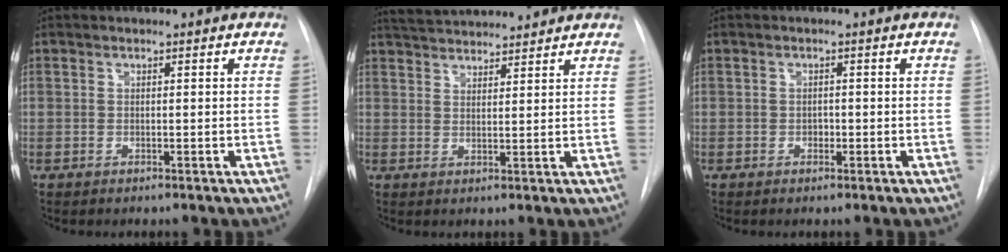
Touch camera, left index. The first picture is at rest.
{"total": 9.7, "force": [9.2, 1.3, 2.8], "torque": [-0.053, 0.026, 0.141]}
{"total": 0.9, "force": [-0.4, 0.6, 0.5], "torque": [-0.005, 0.000, -0.007]}